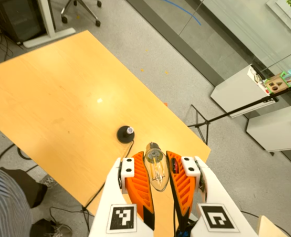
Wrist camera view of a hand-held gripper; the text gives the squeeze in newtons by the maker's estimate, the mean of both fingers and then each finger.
{"total": 22.8, "left": 26.0, "right": 19.6}